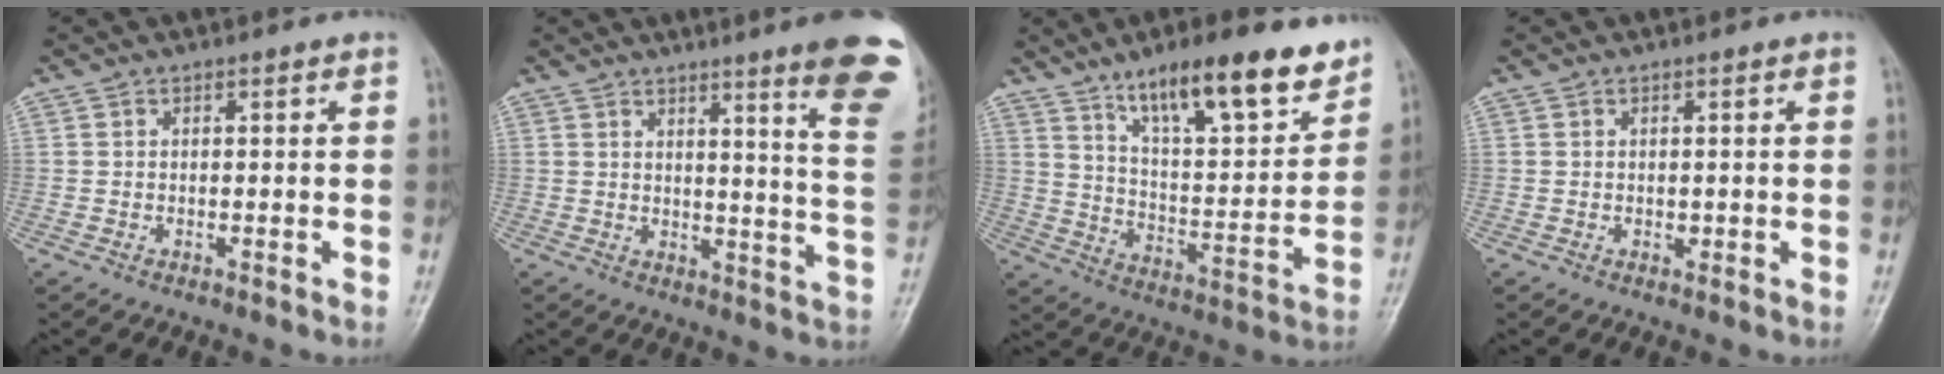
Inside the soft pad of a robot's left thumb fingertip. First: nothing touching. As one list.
[{"total": 15.5, "force": [9.6, 1.0, 12.0], "torque": [-0.127, -0.060, 0.105]}, {"total": 18.7, "force": [12.9, 5.2, 12.6], "torque": [-0.157, -0.065, 0.212]}, {"total": 0.6, "force": [0.1, 0.4, 0.5], "torque": [-0.002, 0.000, 0.004]}]